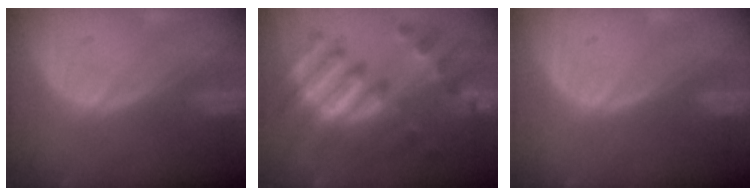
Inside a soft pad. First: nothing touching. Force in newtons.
{"total": 11.6, "press": 11.6, "slide": 1.2}
{"total": 0.0}